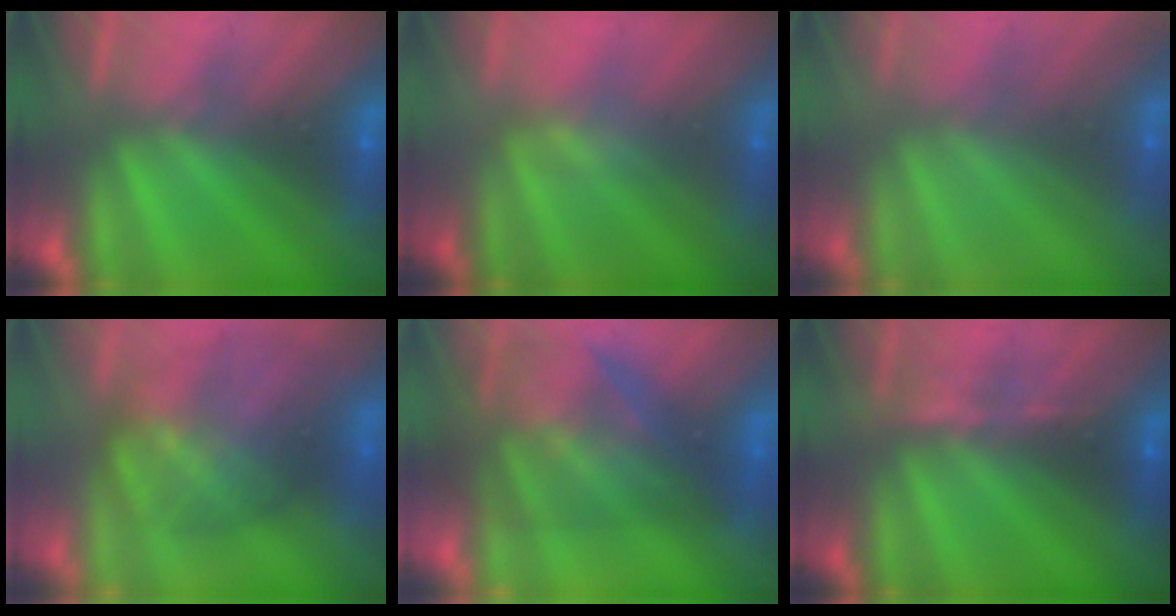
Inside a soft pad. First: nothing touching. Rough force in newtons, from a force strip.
{"total": 2.4}
{"total": 1.8}
{"total": 8.5}
{"total": 7.5}
{"total": 2.8}